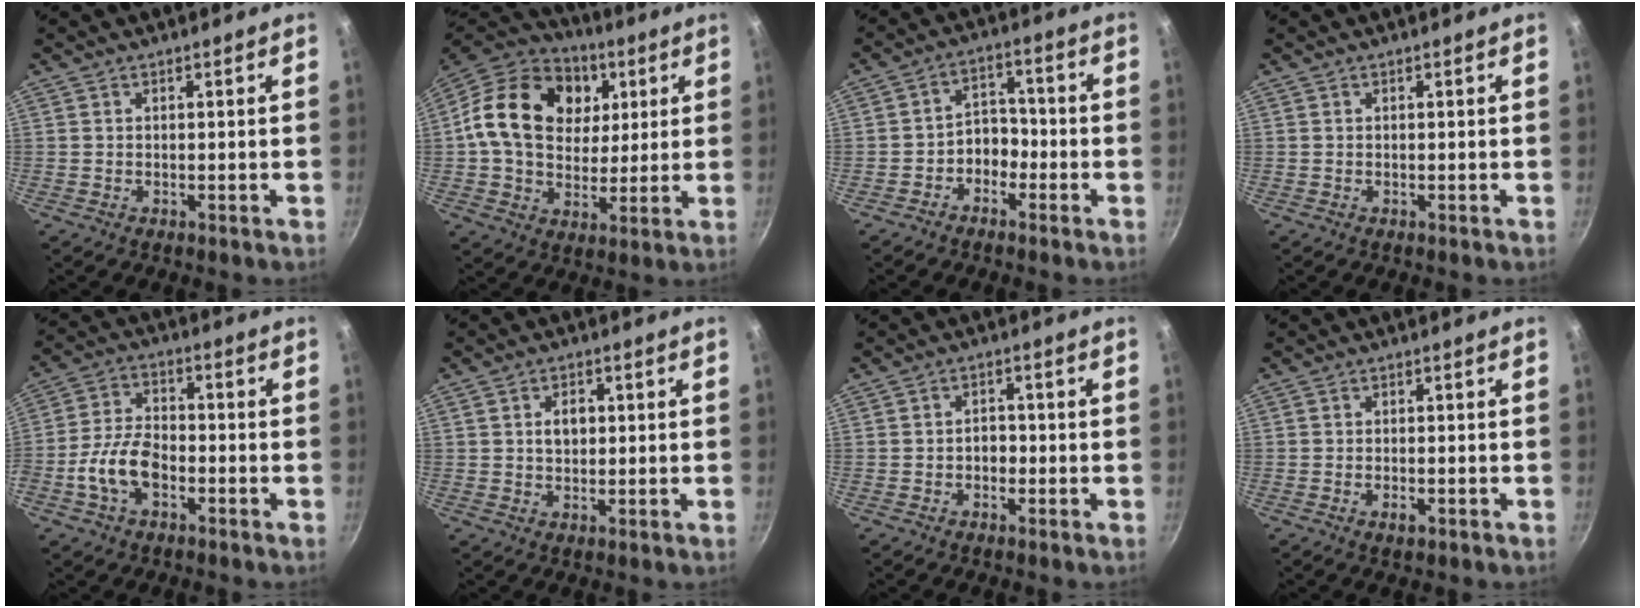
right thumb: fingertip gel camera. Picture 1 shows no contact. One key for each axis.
{"total": 22.6, "fx": 5.5, "fy": 17.0, "fz": 13.9, "tx": -0.224, "ty": 0.008, "tz": 0.085}
{"total": 5.2, "fx": -2.6, "fy": 3.8, "fz": 2.5, "tx": -0.003, "ty": 0.039, "tz": -0.048}
{"total": 0.0}
{"total": 9.6, "fx": -3.6, "fy": 5.5, "fz": 7.0, "tx": -0.123, "ty": 0.037, "tz": -0.074}
{"total": 3.8, "fx": 0.5, "fy": 2.8, "fz": 2.6, "tx": -0.027, "ty": 0.005, "tz": 0.007}
{"total": 2.5, "fx": -0.9, "fy": 1.8, "fz": 1.4, "tx": -0.002, "ty": 0.013, "tz": -0.014}
{"total": 2.3, "fx": -1.1, "fy": 1.1, "fz": 1.7, "tx": -0.032, "ty": 0.004, "tz": -0.020}